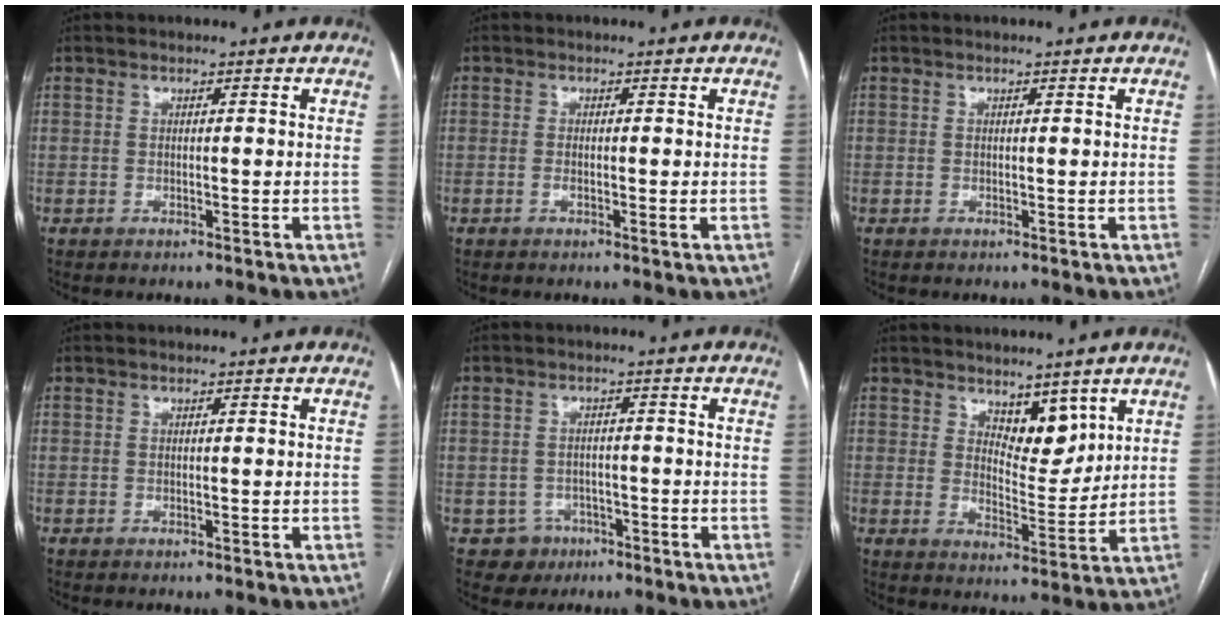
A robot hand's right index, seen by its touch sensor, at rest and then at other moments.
{"total": 1.5, "force": [-0.3, 0.3, 1.5], "torque": [-0.024, -0.002, -0.005]}
{"total": 0.0}
{"total": 0.0}
{"total": 4.1, "force": [-1.9, 3.7, -0.1], "torque": [0.010, 0.015, -0.025]}
{"total": 5.6, "force": [3.8, 2.7, 3.1], "torque": [-0.043, -0.009, 0.068]}